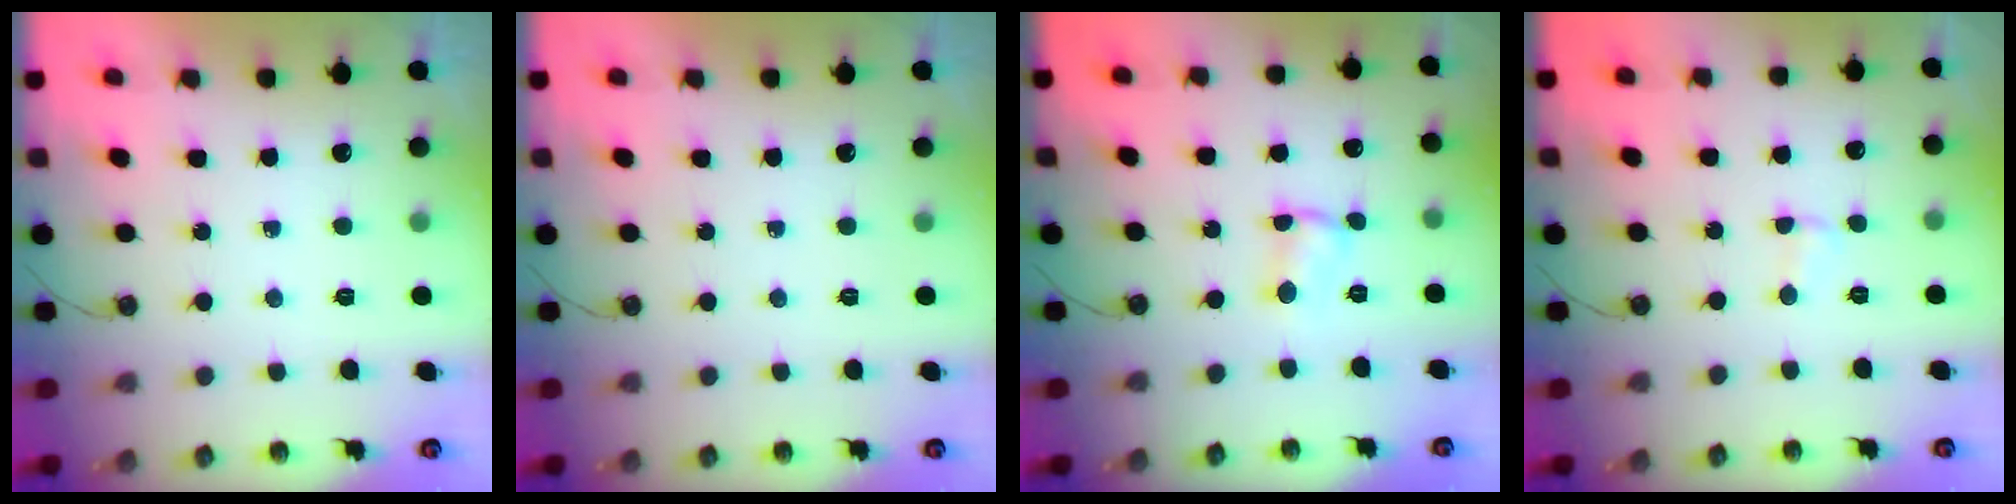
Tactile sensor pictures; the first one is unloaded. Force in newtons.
{"total": 0.0}
{"total": 2.0, "press": 2.0, "slide": 0.0}
{"total": 3.7, "press": 1.6, "slide": 3.3}